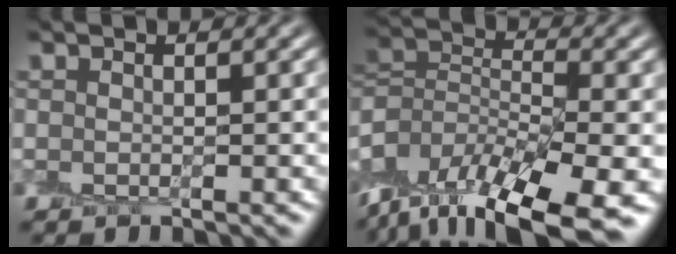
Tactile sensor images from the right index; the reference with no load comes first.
{"total": 13.8, "force": [-9.1, 5.2, 9.1], "torque": [-0.188, 0.004, -0.146]}